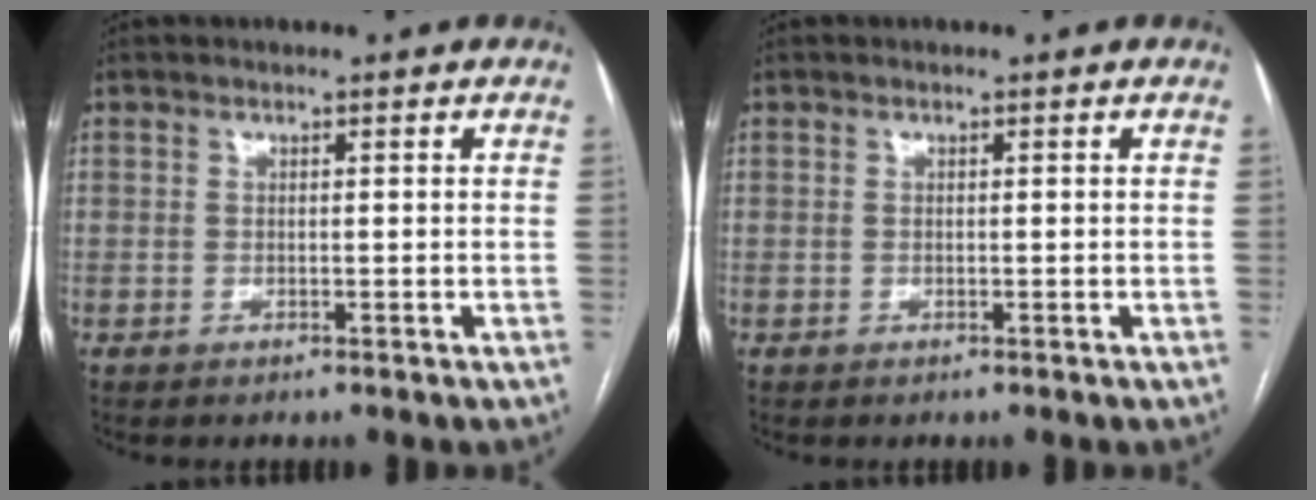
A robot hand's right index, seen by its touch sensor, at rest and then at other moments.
{"total": 0.0}